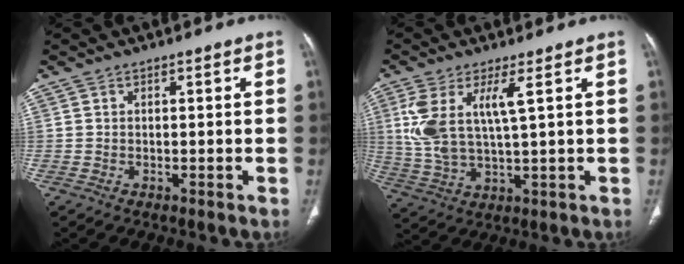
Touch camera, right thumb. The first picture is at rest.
{"total": 10.0, "force": [3.1, 3.1, 9.1], "torque": [-0.215, -0.015, 0.069]}